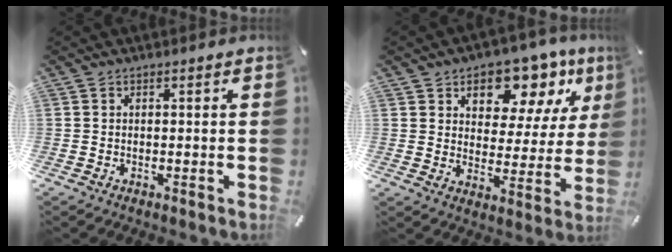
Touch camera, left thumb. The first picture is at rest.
{"total": 11.2, "force": [7.8, 6.8, 4.3], "torque": [-0.057, -0.066, 0.136]}